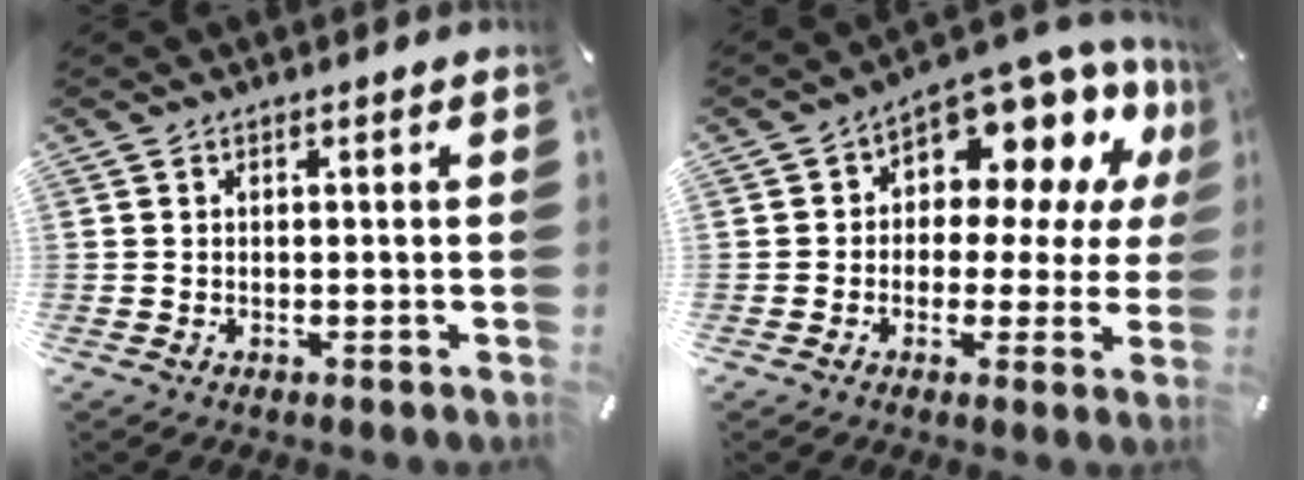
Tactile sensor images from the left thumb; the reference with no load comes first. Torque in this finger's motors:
{"motor_torque": [2.11, 2.89, 0.67, 0.20, 0.11]}